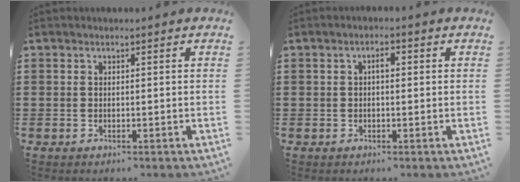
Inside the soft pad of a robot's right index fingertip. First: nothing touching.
{"total": 1.8, "force": [0.1, 0.7, 1.6], "torque": [-0.032, 0.006, 0.000]}